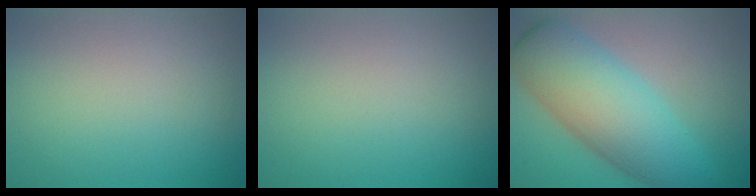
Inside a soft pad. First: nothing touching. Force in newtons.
{"total": 0.0}
{"total": 9.9, "press": 9.9, "slide": 0.1}